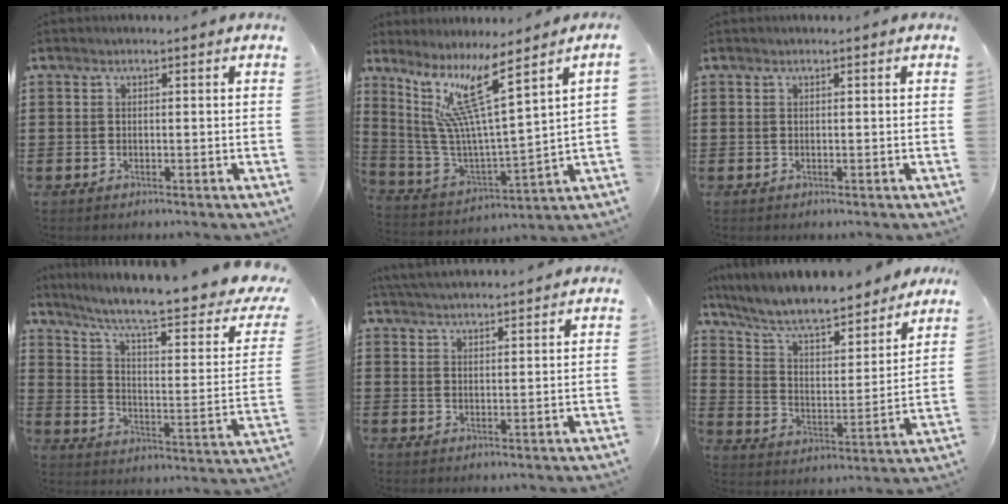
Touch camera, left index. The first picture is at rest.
{"total": 11.3, "force": [7.4, -0.1, 8.6], "torque": [-0.197, -0.052, 0.118]}
{"total": 0.0}
{"total": 9.9, "force": [6.9, 1.5, 7.0], "torque": [-0.133, -0.051, 0.105]}
{"total": 3.6, "force": [3.6, -0.2, 0.5], "torque": [-0.020, -0.009, 0.065]}
{"total": 8.4, "force": [7.7, 0.9, 3.1], "torque": [-0.095, -0.058, 0.130]}